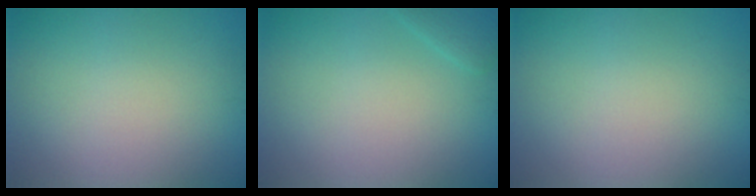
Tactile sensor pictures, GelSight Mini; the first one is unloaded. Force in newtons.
{"total": 1.1, "press": 1.1, "slide": 0.1}
{"total": 0.0}